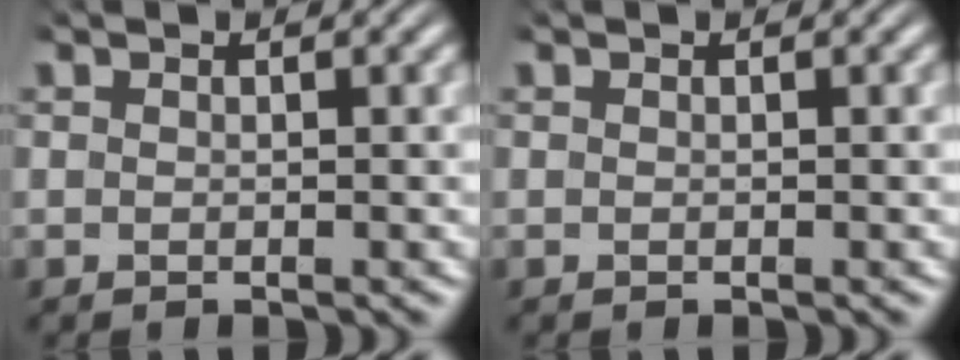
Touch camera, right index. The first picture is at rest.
{"total": 0.0}